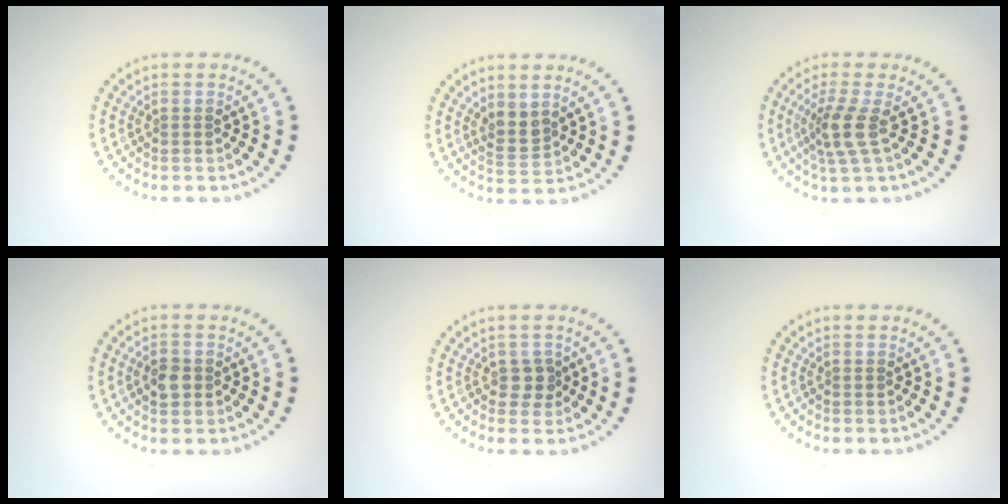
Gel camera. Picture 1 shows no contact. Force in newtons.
{"total": 2.0, "press": 1.6, "slide": 1.1}
{"total": 2.8, "press": 2.2, "slide": 1.8}
{"total": 1.8, "press": 1.8, "slide": 0.1}
{"total": 1.4, "press": 1.3, "slide": 0.6}
{"total": 0.0}